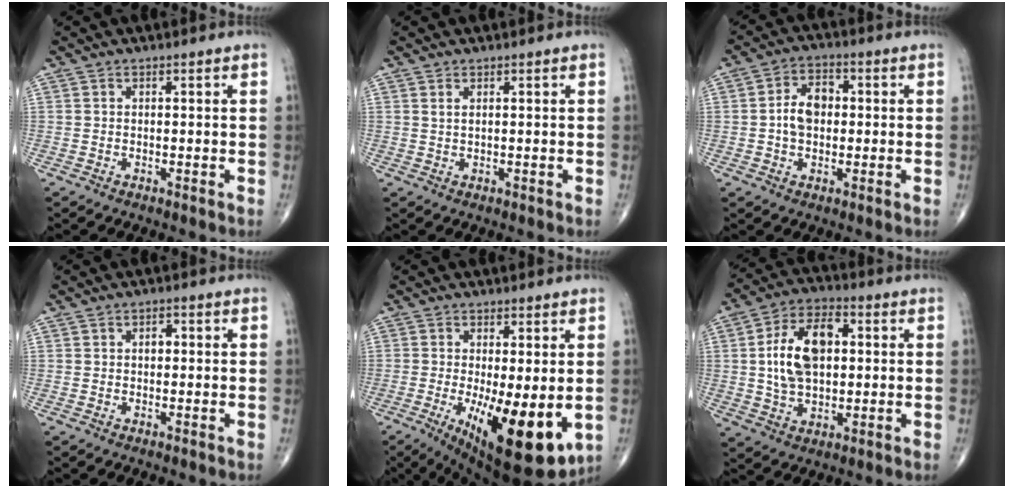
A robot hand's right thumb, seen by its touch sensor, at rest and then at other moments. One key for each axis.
{"total": 1.2, "fx": 0.6, "fy": 0.4, "fz": 0.9, "tx": -0.021, "ty": 0.000, "tz": 0.014}
{"total": 7.0, "fx": 0.0, "fy": 4.9, "fz": 5.1, "tx": -0.074, "ty": 0.018, "tz": -0.005}
{"total": 1.6, "fx": 0.1, "fy": 1.1, "fz": 1.1, "tx": -0.011, "ty": 0.004, "tz": -0.002}
{"total": 16.0, "fx": -3.5, "fy": 5.4, "fz": 14.6, "tx": -0.209, "ty": -0.031, "tz": -0.034}
{"total": 14.1, "fx": 1.6, "fy": 8.5, "fz": 11.2, "tx": -0.183, "ty": 0.013, "tz": 0.025}